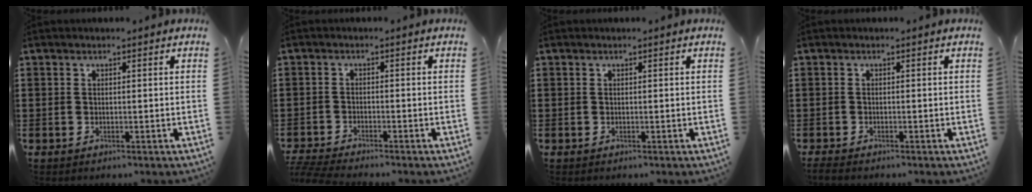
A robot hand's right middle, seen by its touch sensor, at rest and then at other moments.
{"total": 2.8, "force": [-2.8, 0.0, 0.6], "torque": [-0.025, -0.005, -0.062]}
{"total": 0.0}
{"total": 0.8, "force": [-0.8, 0.1, 0.2], "torque": [-0.005, -0.004, -0.014]}